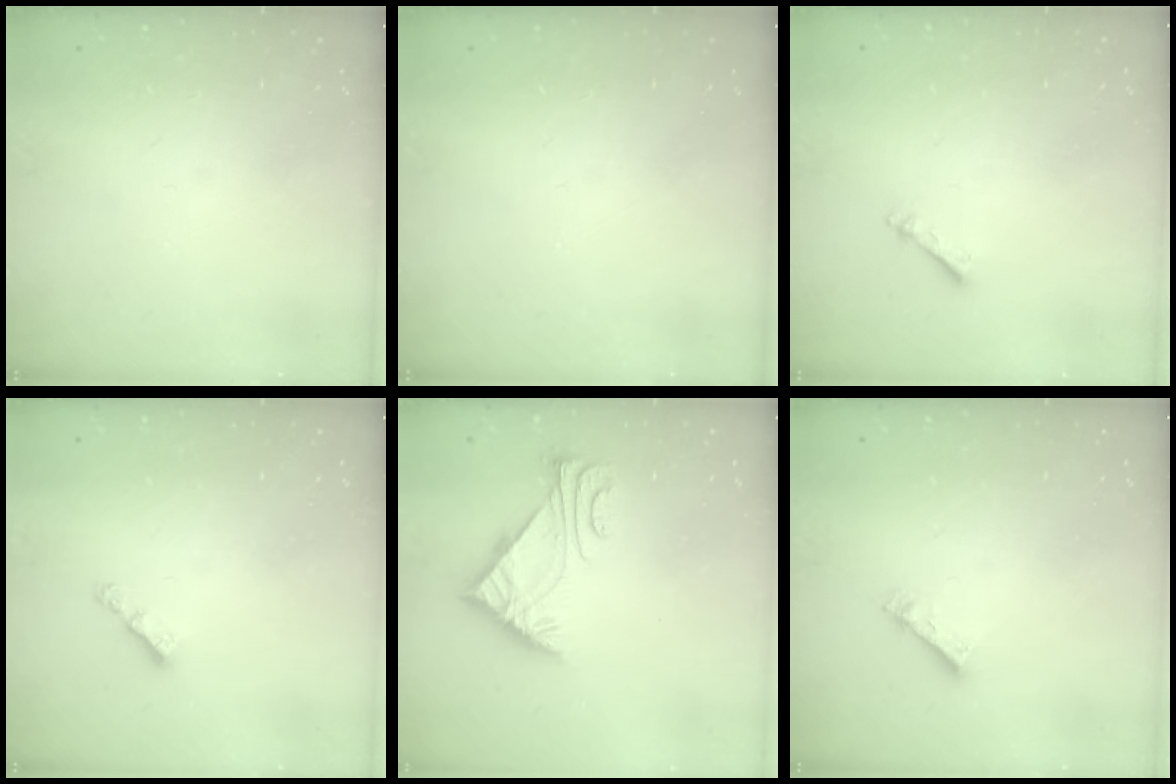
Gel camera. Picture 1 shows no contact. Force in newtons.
{"total": 0.0}
{"total": 2.4, "press": 2.3, "slide": 0.4}
{"total": 3.3, "press": 3.3, "slide": 0.4}
{"total": 5.7, "press": 5.7, "slide": 0.6}
{"total": 4.6, "press": 4.6, "slide": 0.3}